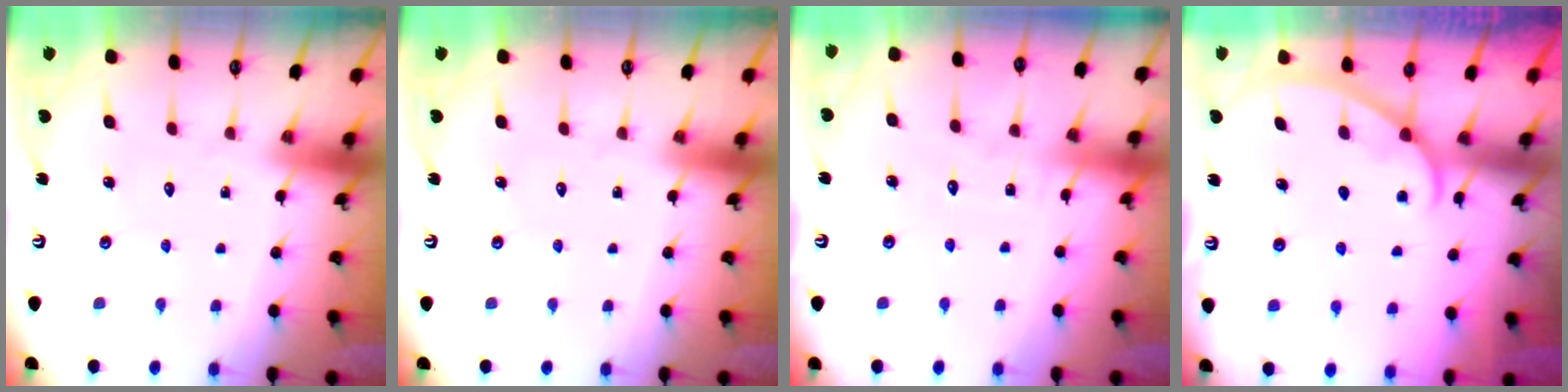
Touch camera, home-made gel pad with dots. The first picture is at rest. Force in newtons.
{"total": 0.0}
{"total": 2.5, "press": 2.5, "slide": 0.2}
{"total": 2.2, "press": 2.2, "slide": 0.2}